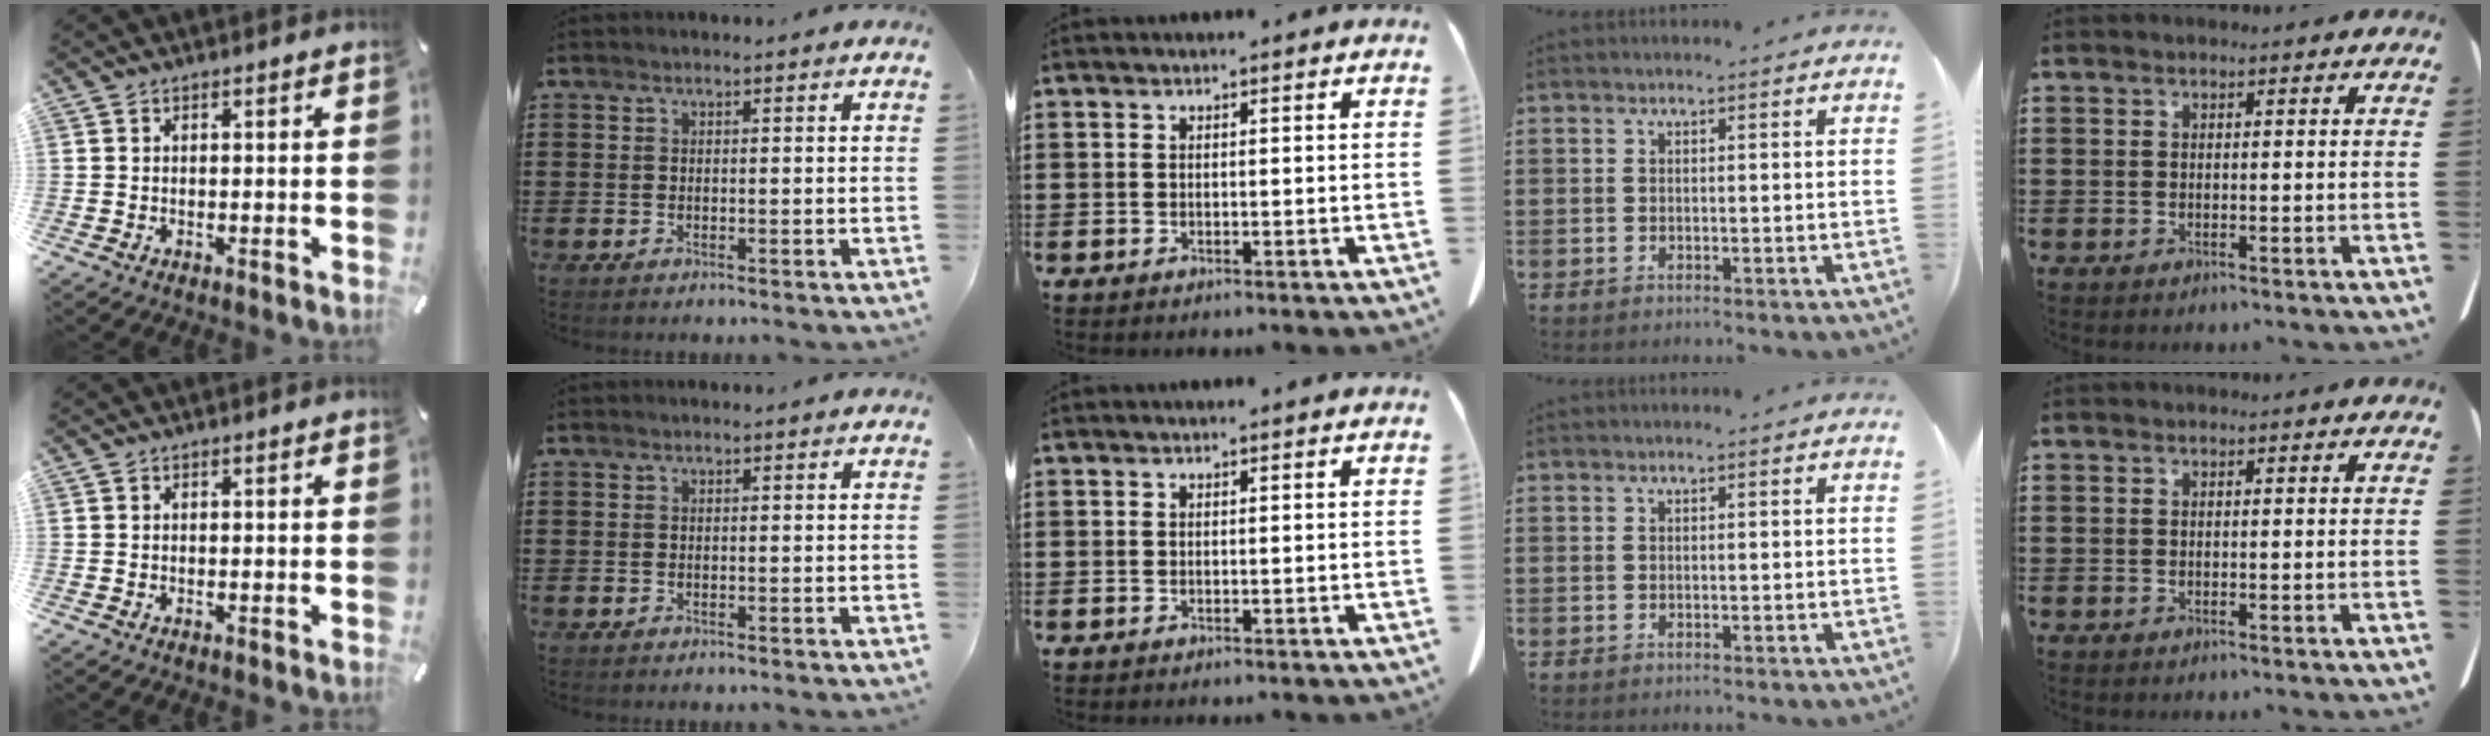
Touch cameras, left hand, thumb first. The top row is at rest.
{}